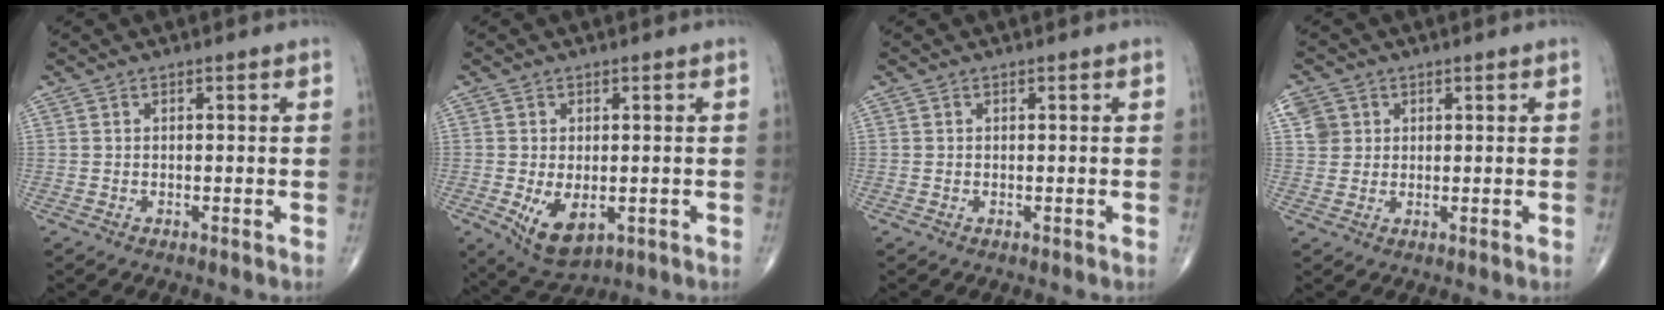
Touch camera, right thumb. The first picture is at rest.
{"total": 7.4, "force": [-1.7, 4.1, 5.9], "torque": [-0.095, -0.014, -0.015]}
{"total": 0.0}
{"total": 3.8, "force": [1.3, 3.4, 0.9], "torque": [-0.002, 0.002, 0.024]}